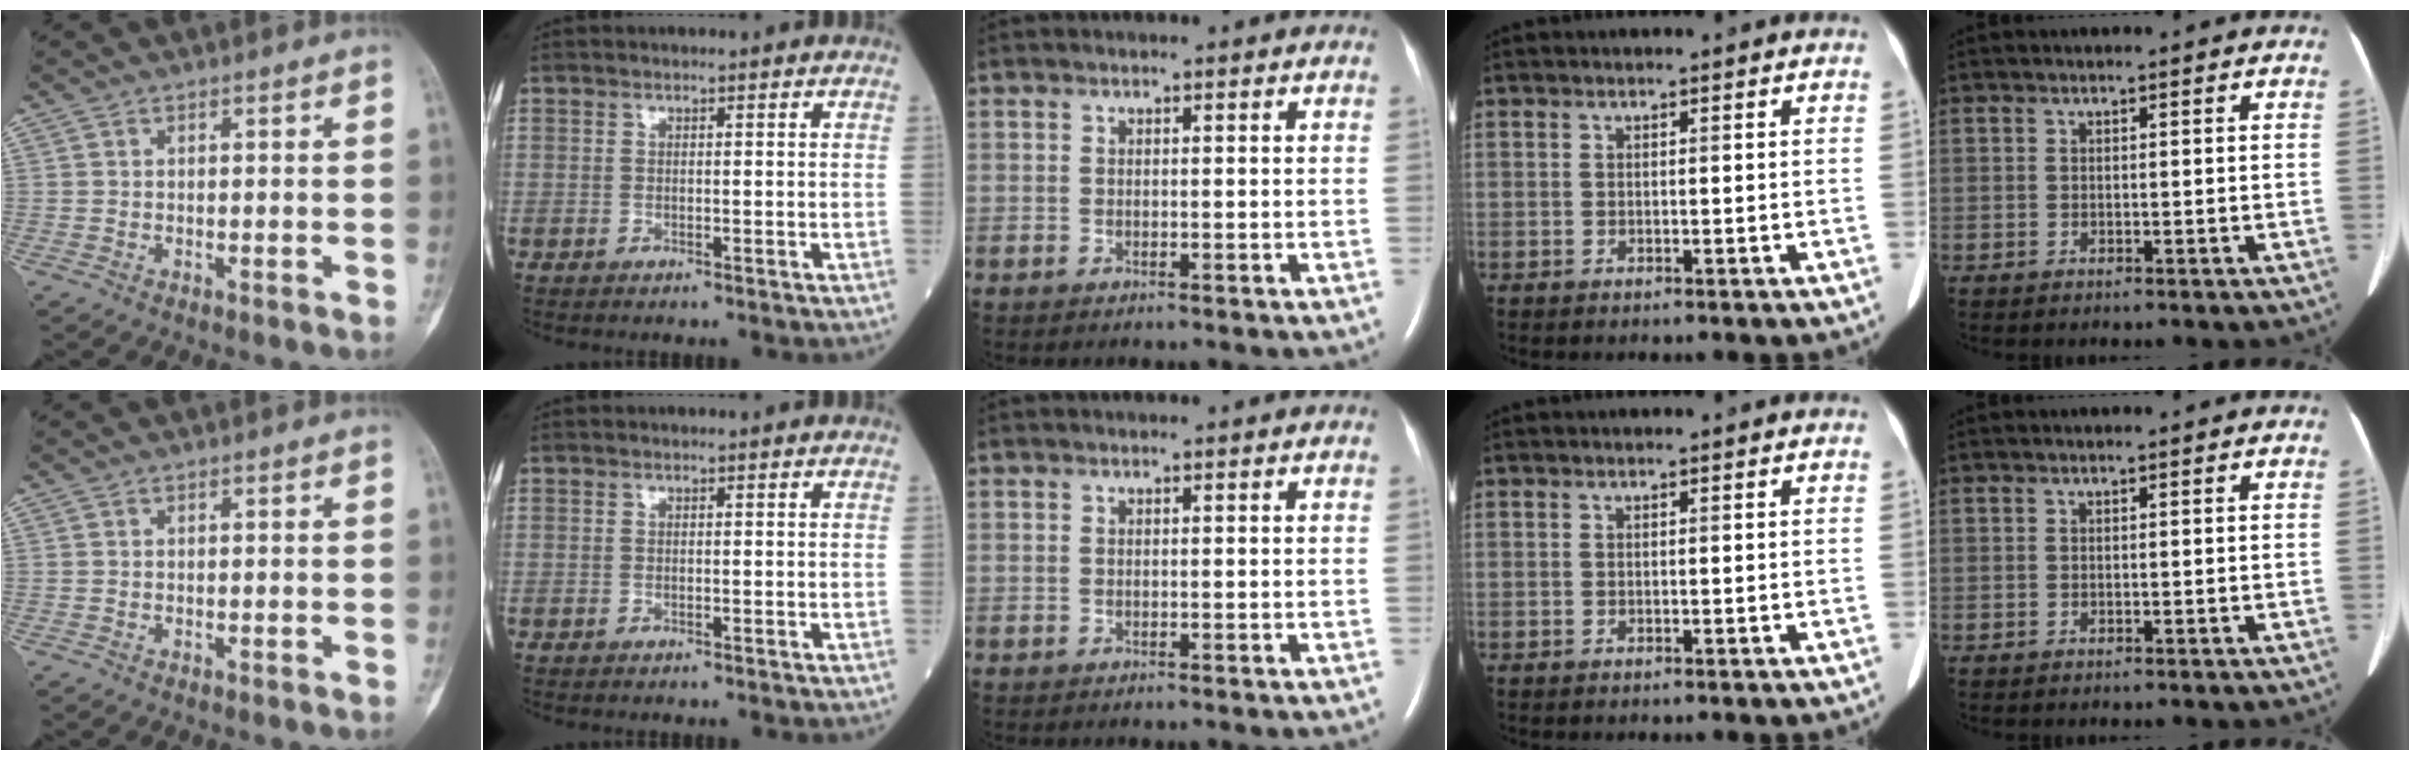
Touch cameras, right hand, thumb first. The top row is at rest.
{}